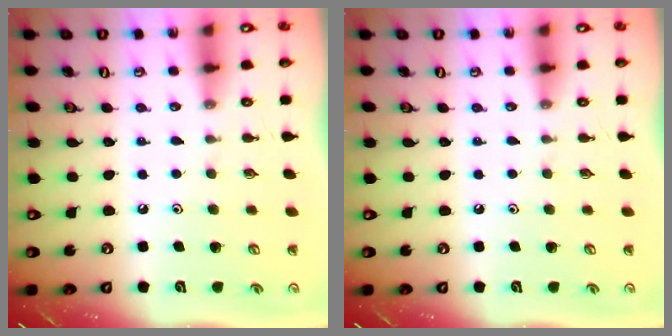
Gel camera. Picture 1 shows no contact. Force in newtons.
{"total": 0.0}